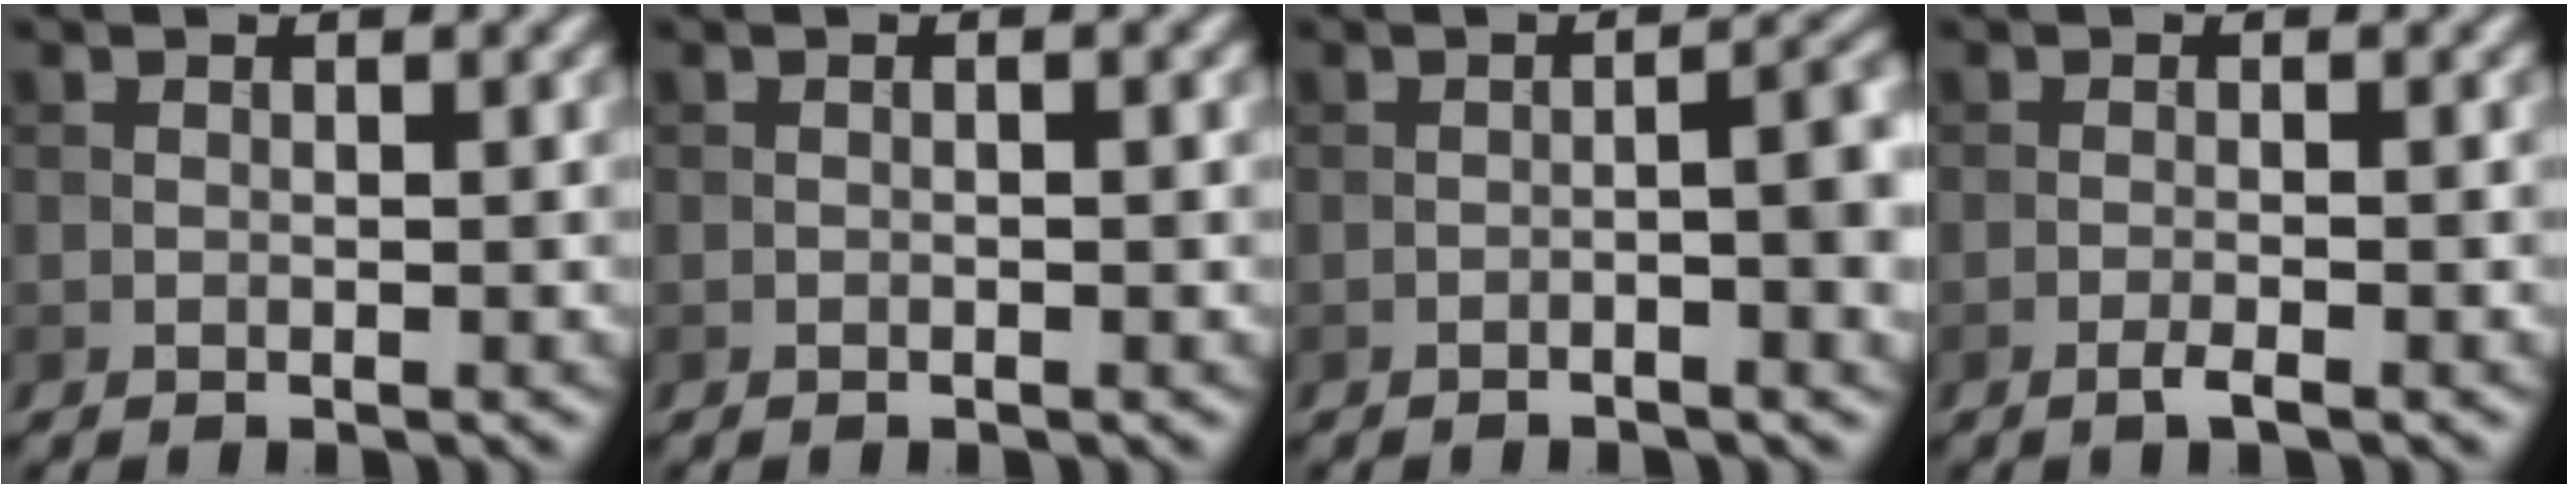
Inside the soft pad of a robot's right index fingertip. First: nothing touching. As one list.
[{"total": 0.9, "force": [-0.1, 0.1, 0.8], "torque": [-0.014, -0.005, -0.005]}, {"total": 4.9, "force": [-1.4, 1.2, 4.5], "torque": [-0.062, 0.007, -0.023]}, {"total": 1.4, "force": [-0.8, 0.2, 1.1], "torque": [-0.017, 0.001, -0.019]}]